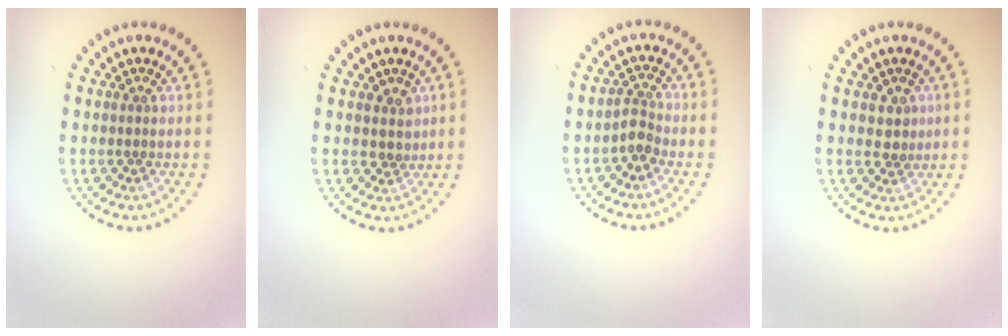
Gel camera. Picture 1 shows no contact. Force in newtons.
{"total": 1.6, "press": 1.2, "slide": 1.0}
{"total": 1.7, "press": 1.4, "slide": 1.0}
{"total": 1.9, "press": 1.7, "slide": 0.8}